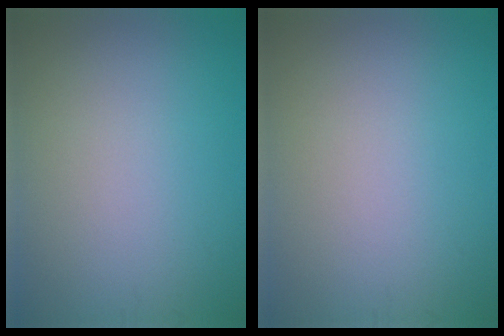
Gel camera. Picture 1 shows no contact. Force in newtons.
{"total": 0.0}